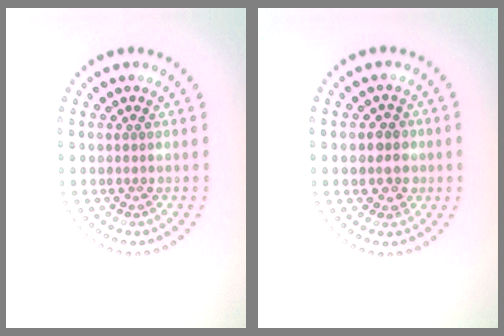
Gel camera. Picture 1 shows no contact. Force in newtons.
{"total": 2.2, "press": 2.0, "slide": 0.9}